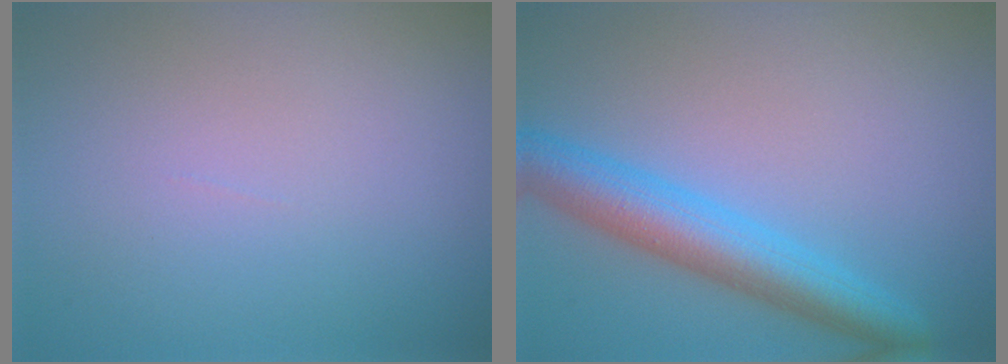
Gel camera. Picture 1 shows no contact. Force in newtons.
{"total": 5.3, "press": 5.3, "slide": 0.2}